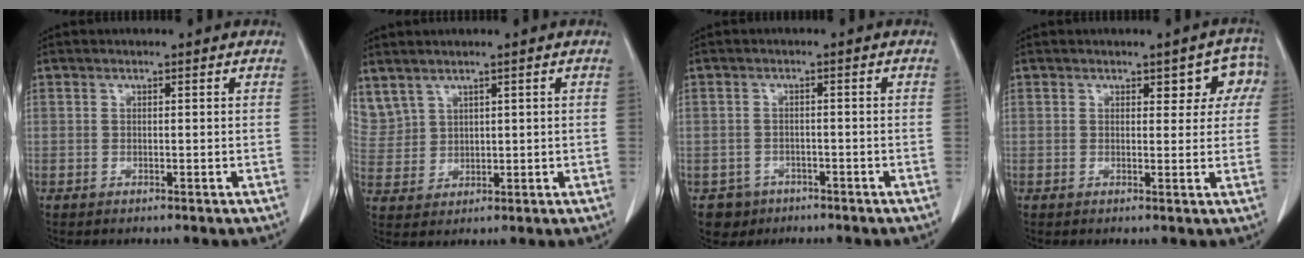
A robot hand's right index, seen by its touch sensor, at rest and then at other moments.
{"total": 7.4, "force": [4.9, 5.0, 2.4], "torque": [-0.079, 0.018, 0.123]}
{"total": 3.4, "force": [-1.9, 2.8, -0.2], "torque": [0.006, 0.011, -0.030]}
{"total": 4.6, "force": [2.1, 2.6, 3.2], "torque": [-0.012, 0.012, 0.018]}